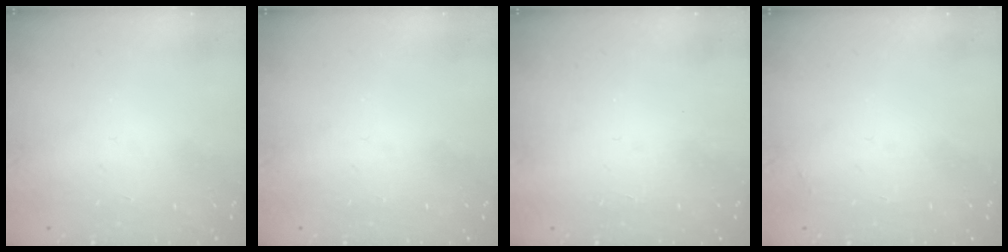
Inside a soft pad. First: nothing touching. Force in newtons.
{"total": 0.0}
{"total": 1.6, "press": 1.6, "slide": 0.1}
{"total": 1.9, "press": 1.9, "slide": 0.3}